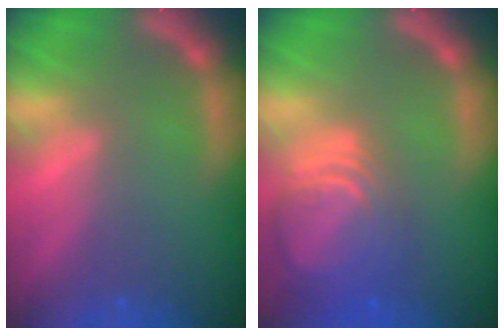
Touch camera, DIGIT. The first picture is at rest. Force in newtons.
{"total": 8.5}